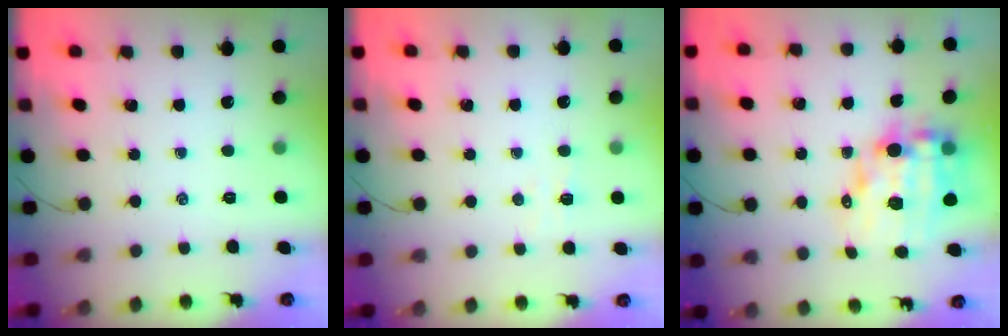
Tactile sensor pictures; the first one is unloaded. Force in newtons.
{"total": 3.4, "press": 3.3, "slide": 0.9}
{"total": 13.4, "press": 13.0, "slide": 3.4}